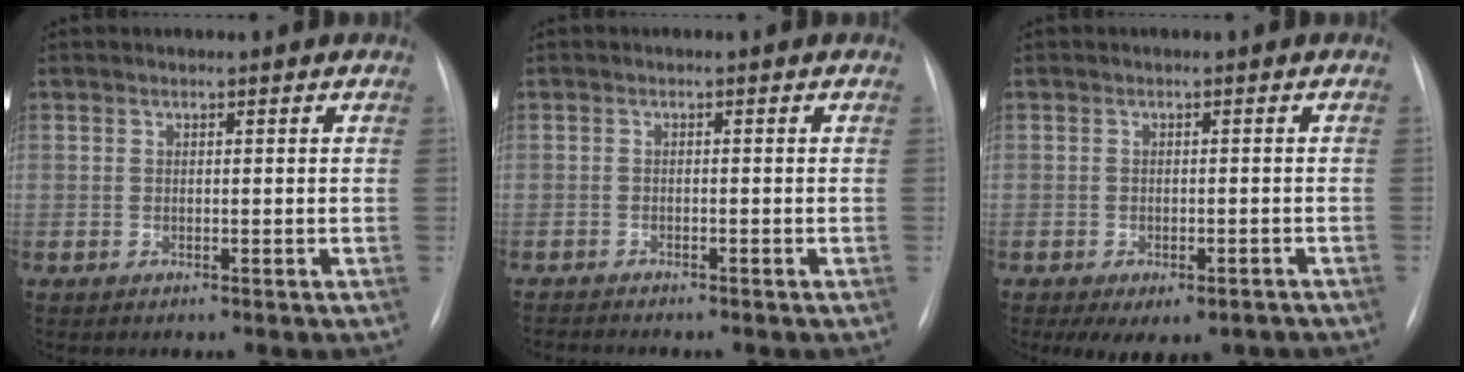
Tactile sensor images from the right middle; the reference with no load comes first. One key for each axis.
{"total": 2.2, "fx": -2.2, "fy": 0.1, "fz": 0.3, "tx": -0.003, "ty": -0.008, "tz": -0.034}
{"total": 6.9, "fx": -4.8, "fy": 3.5, "fz": 3.5, "tx": -0.037, "ty": 0.008, "tz": -0.061}